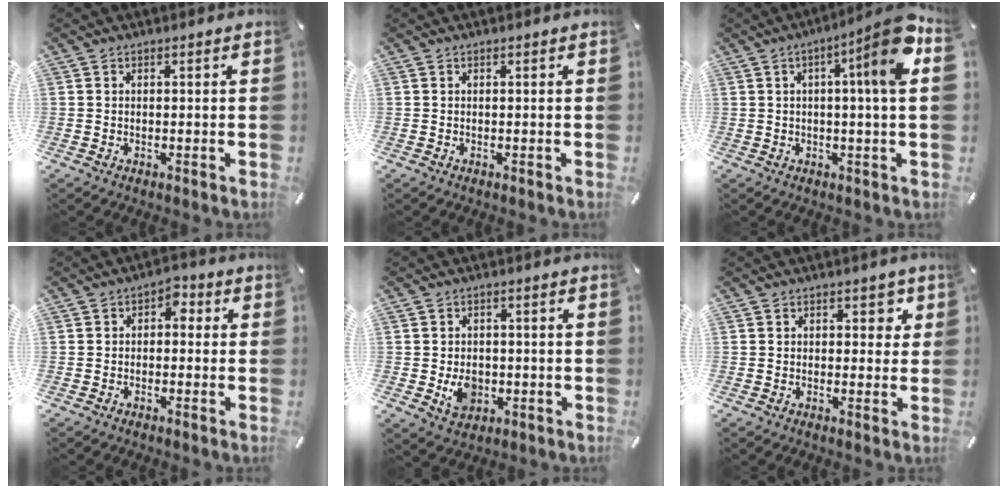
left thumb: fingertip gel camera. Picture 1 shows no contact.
{"total": 0.0}
{"total": 12.3, "force": [3.6, 1.0, 11.7], "torque": [-0.170, -0.017, 0.048]}
{"total": 3.1, "force": [-1.5, 2.2, 1.6], "torque": [-0.028, 0.020, -0.032]}
{"total": 6.1, "force": [-1.2, 4.9, 3.4], "torque": [-0.055, -0.001, -0.021]}
{"total": 3.5, "force": [1.0, 2.6, 2.3], "torque": [-0.008, -0.005, 0.005]}